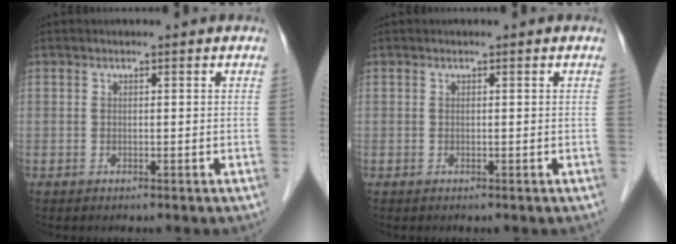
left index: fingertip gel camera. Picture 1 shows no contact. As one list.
[{"total": 0.0}]